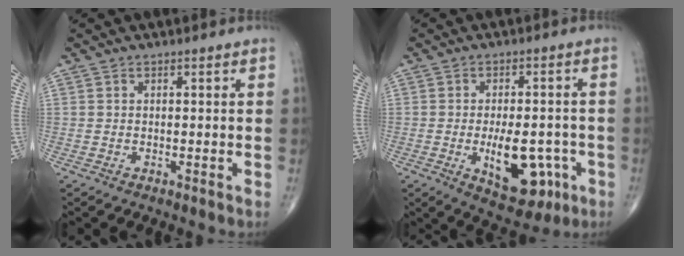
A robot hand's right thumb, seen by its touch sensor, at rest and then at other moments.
{"total": 12.3, "force": [-3.7, 6.3, 9.9], "torque": [-0.118, 0.007, -0.040]}